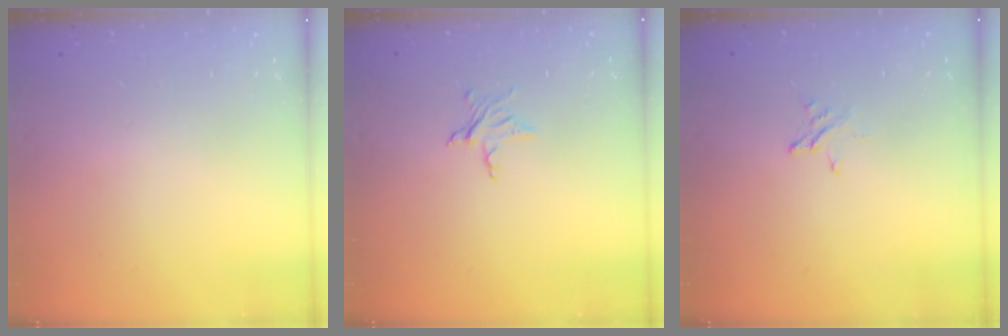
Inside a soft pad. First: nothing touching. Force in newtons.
{"total": 4.8, "press": 4.8, "slide": 0.4}
{"total": 2.5, "press": 2.5, "slide": 0.1}